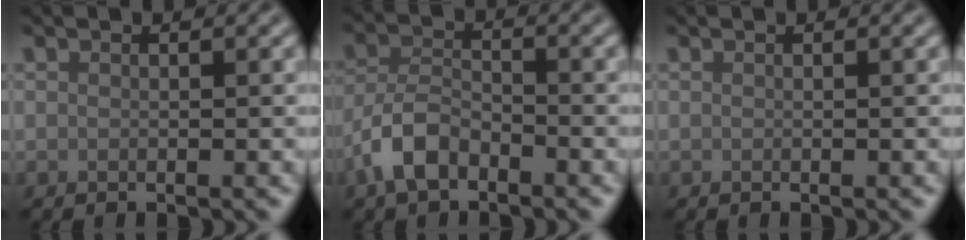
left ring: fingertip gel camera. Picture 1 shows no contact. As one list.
[{"total": 4.1, "force": [-2.7, 2.0, 2.4], "torque": [-0.046, 0.004, -0.063]}, {"total": 0.0}]